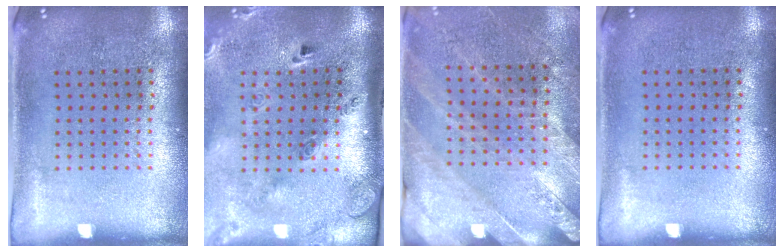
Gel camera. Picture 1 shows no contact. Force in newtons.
{"total": 2.9, "press": 2.0, "slide": 2.1}
{"total": 2.4, "press": 2.4, "slide": 0.6}
{"total": 0.0}